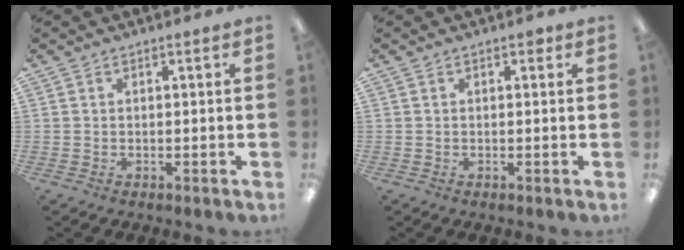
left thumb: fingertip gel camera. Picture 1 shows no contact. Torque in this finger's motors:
{"motor_torque": [0.13, -0.01, 0.02, -0.07, 0.00]}